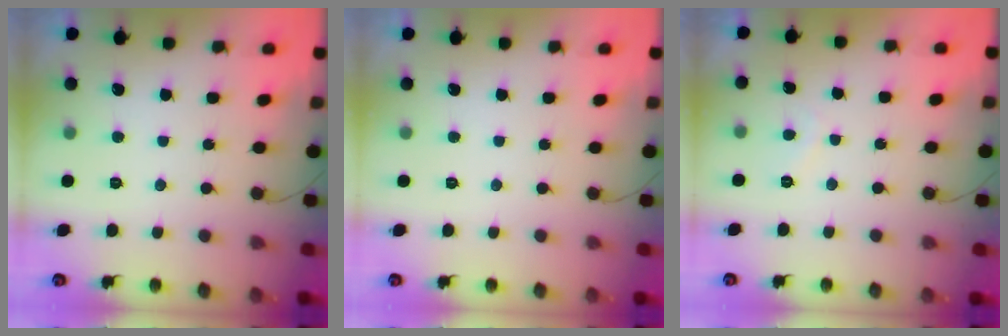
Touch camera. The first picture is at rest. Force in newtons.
{"total": 0.0}
{"total": 1.4, "press": 1.3, "slide": 0.5}